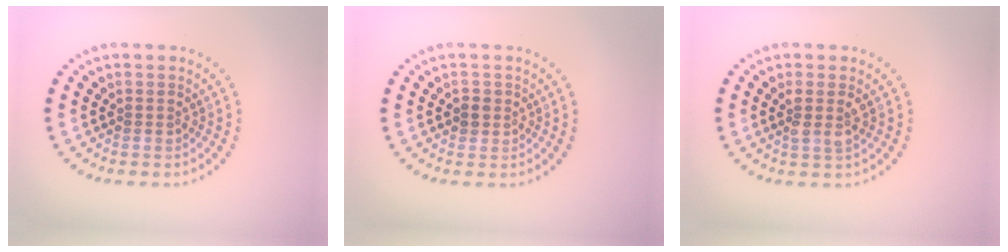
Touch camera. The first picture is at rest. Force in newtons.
{"total": 1.2, "press": 1.1, "slide": 0.4}
{"total": 1.7, "press": 1.5, "slide": 0.7}